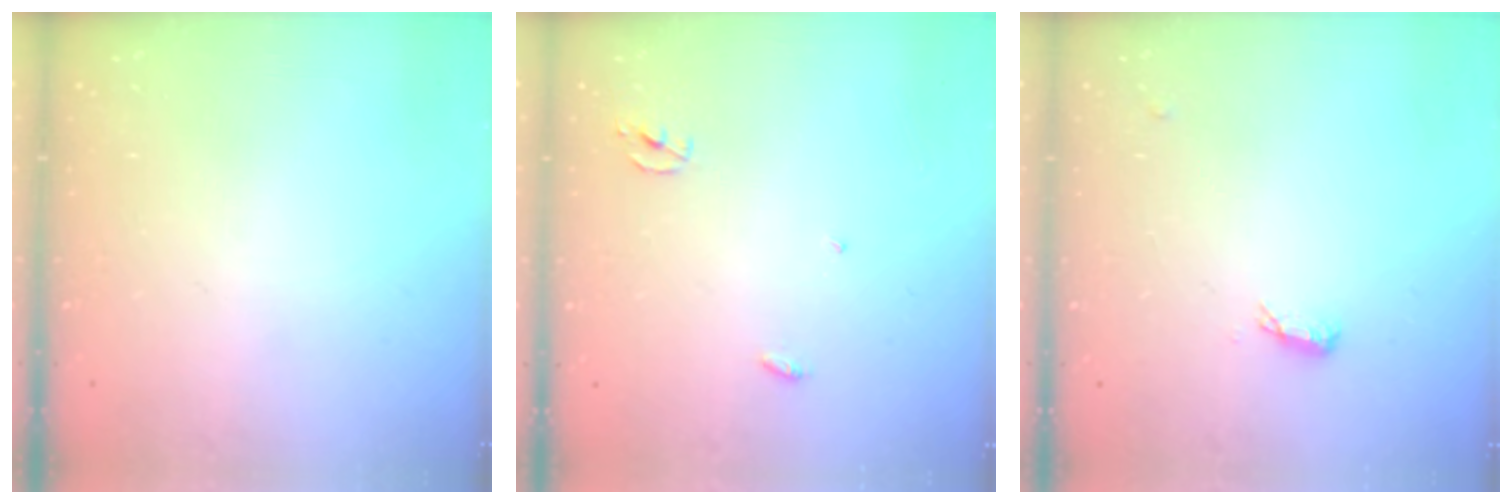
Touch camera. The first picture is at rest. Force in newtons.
{"total": 2.5, "press": 2.5, "slide": 0.1}
{"total": 6.1, "press": 5.8, "slide": 1.6}